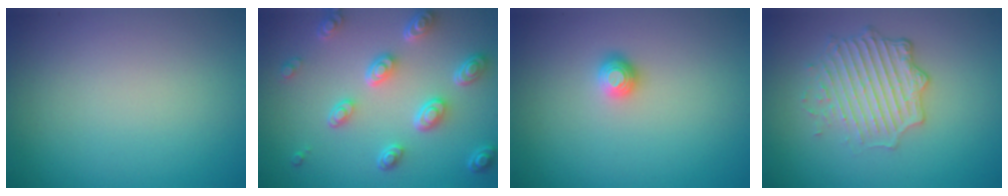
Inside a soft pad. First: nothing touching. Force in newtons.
{"total": 5.3, "press": 4.0, "slide": 3.5}
{"total": 1.1, "press": 1.1, "slide": 0.4}
{"total": 4.8, "press": 3.6, "slide": 3.2}